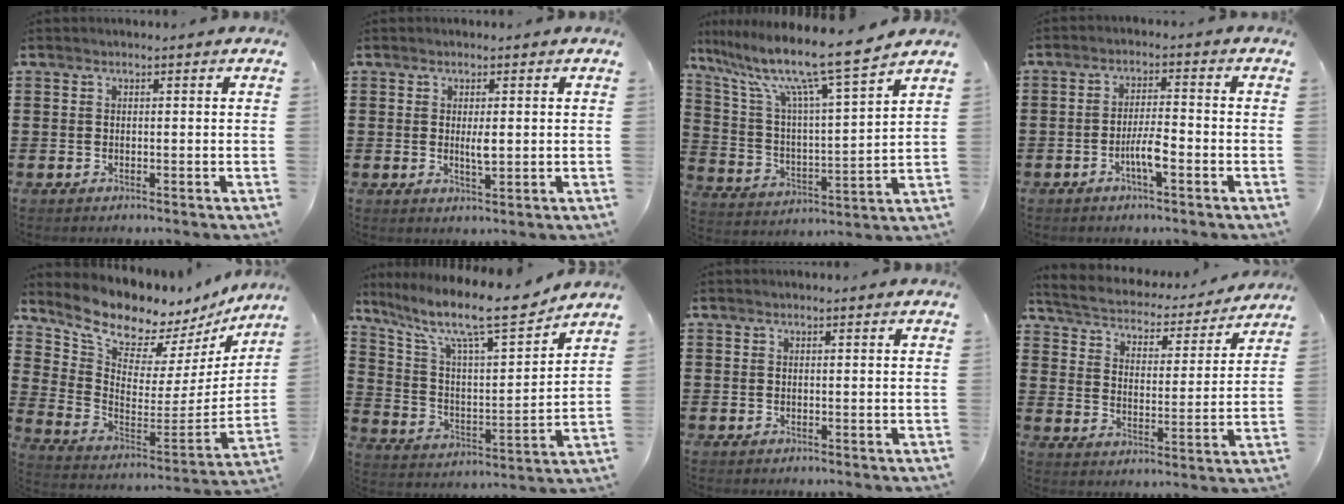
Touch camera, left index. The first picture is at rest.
{"total": 2.8, "force": [0.3, 0.7, 2.7], "torque": [-0.051, -0.001, 0.003]}
{"total": 11.6, "force": [9.4, 0.0, 6.8], "torque": [-0.169, -0.059, 0.151]}
{"total": 4.5, "force": [-1.9, 0.9, 4.0], "torque": [-0.081, 0.001, -0.038]}
{"total": 8.8, "force": [8.3, 2.2, 1.9], "torque": [-0.081, -0.075, 0.143]}
{"total": 12.0, "force": [9.4, 2.0, 7.1], "torque": [-0.156, -0.062, 0.154]}
{"total": 0.0}
{"total": 3.3, "force": [3.2, 0.3, 0.4], "torque": [-0.032, -0.031, 0.046]}